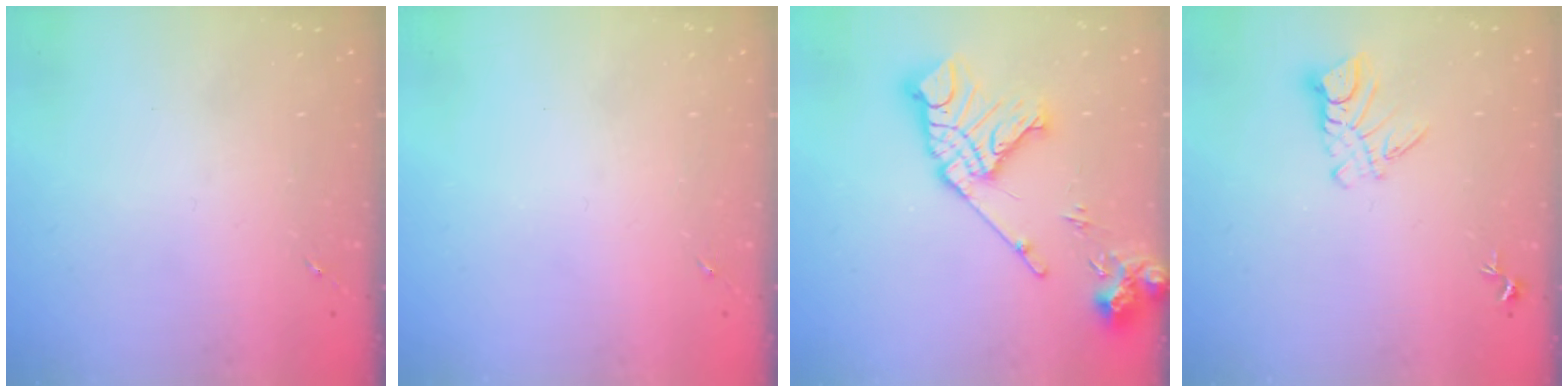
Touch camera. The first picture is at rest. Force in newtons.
{"total": 0.0}
{"total": 19.0, "press": 18.8, "slide": 2.3}
{"total": 8.0, "press": 8.0, "slide": 0.7}